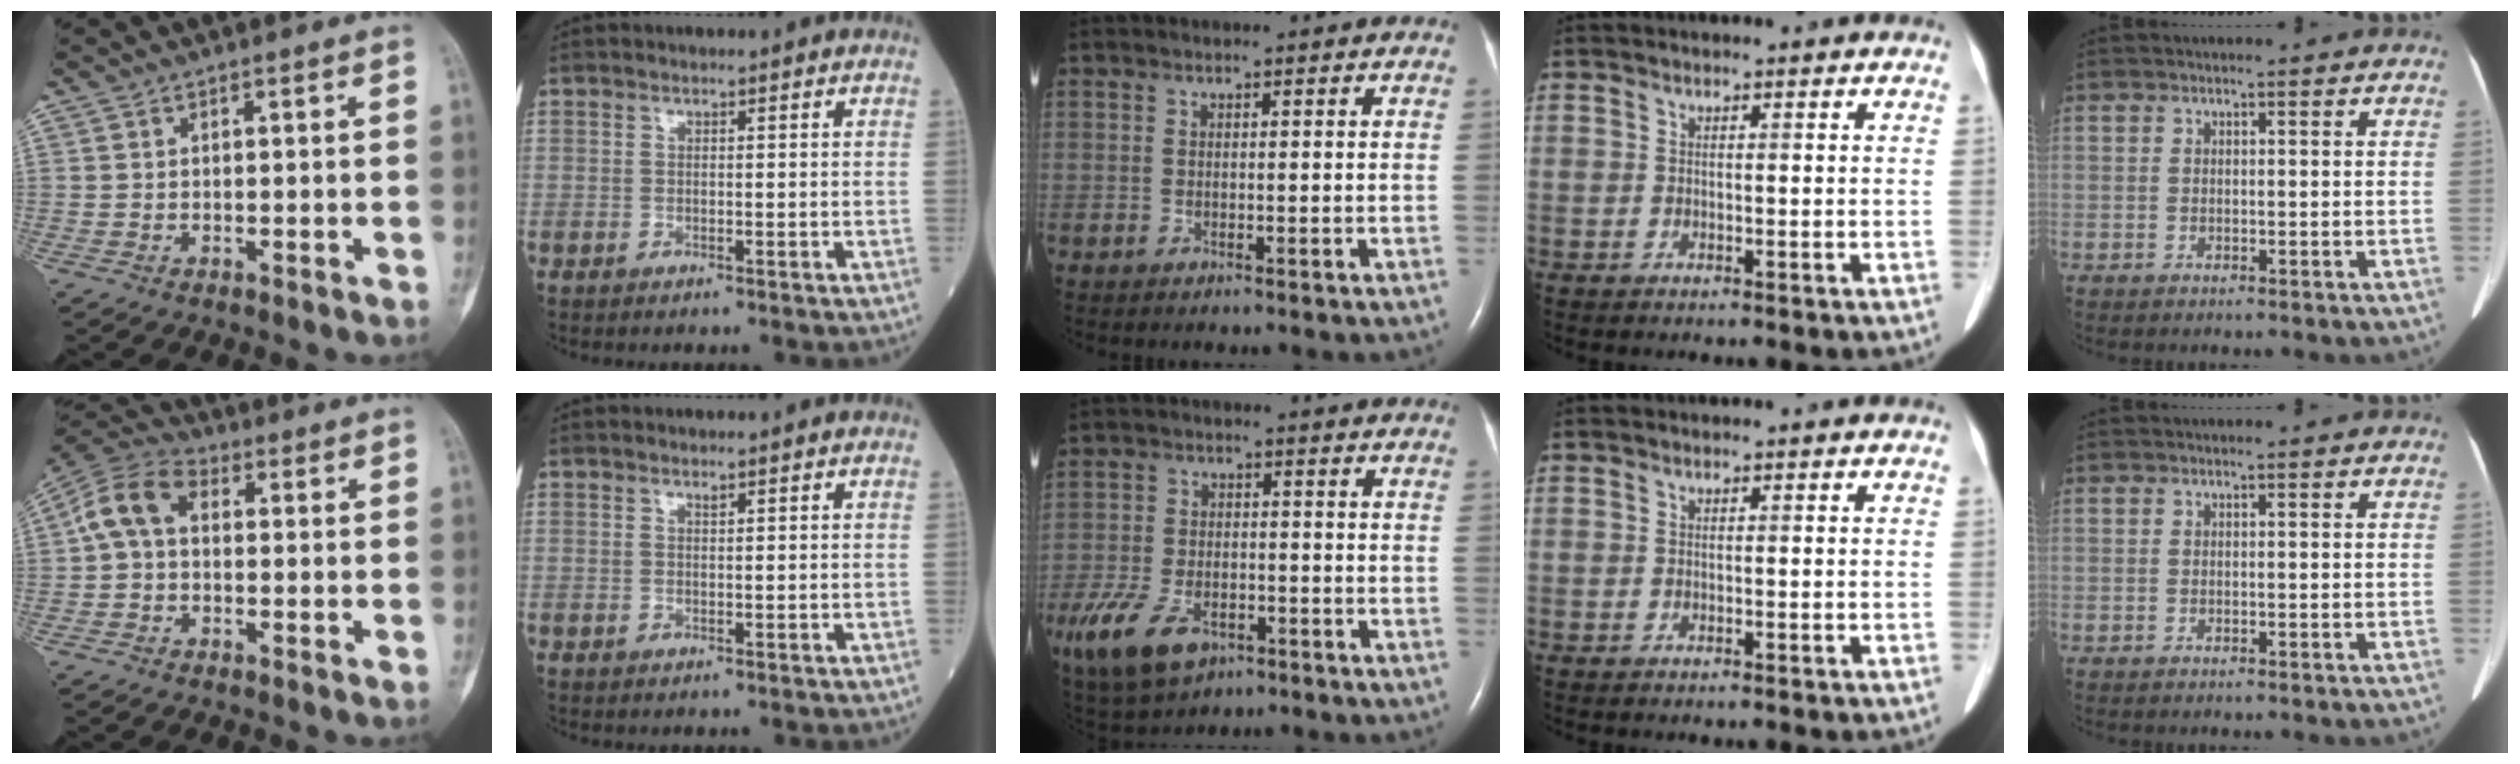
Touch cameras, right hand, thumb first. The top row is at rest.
{"thumb": {"total": 8.7, "force": [0.7, 6.1, 6.2], "torque": [-0.113, 0.030, 0.002]}, "index": {"total": 0.5, "force": [0.5, -0.2, 0.2], "torque": [-0.009, -0.004, 0.008]}, "middle": {"total": 13.1, "force": [-7.2, 7.4, 8.1], "torque": [-0.192, -0.010, -0.119]}}